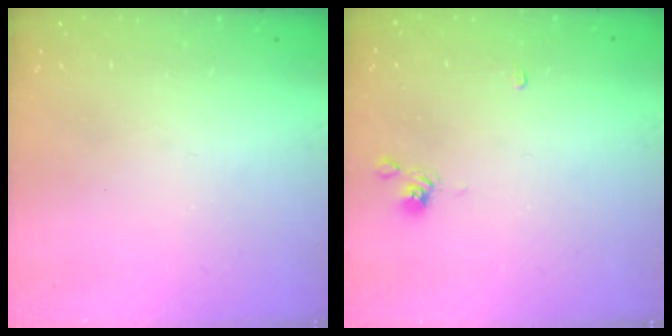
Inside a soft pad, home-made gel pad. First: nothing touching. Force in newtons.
{"total": 2.3, "press": 2.3, "slide": 0.6}